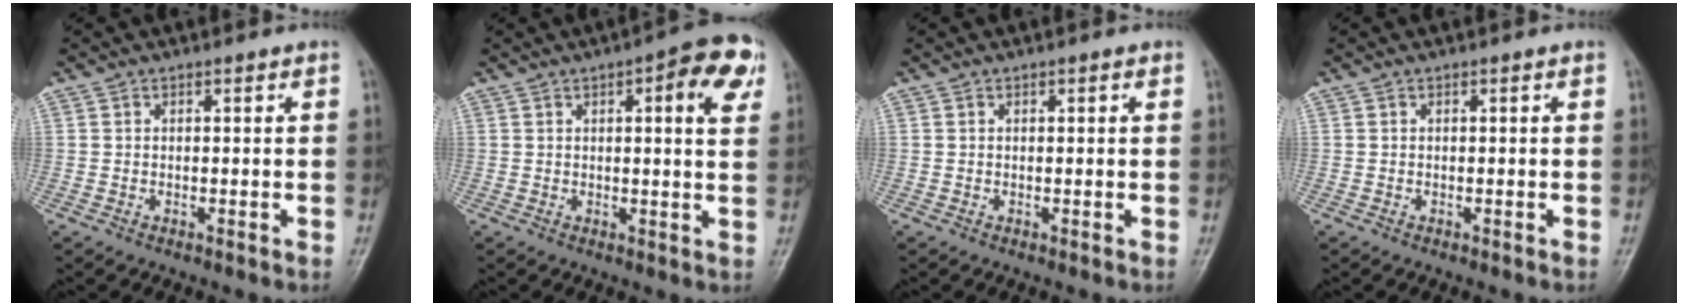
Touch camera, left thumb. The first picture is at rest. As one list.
[{"total": 9.5, "force": [3.8, 2.8, 8.3], "torque": [-0.086, 0.000, 0.040]}, {"total": 0.6, "force": [0.3, 0.3, 0.4], "torque": [-0.003, 0.000, 0.002]}, {"total": 0.0}]